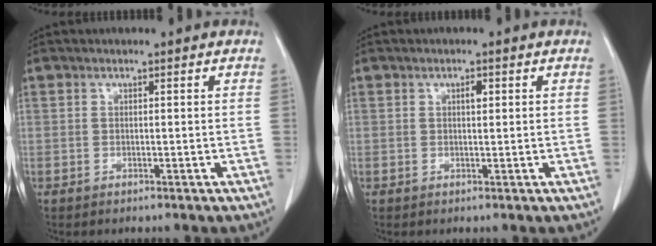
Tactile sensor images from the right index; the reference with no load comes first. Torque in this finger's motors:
{"motor_torque": [0.10, -0.08, 0.00, 0.01]}